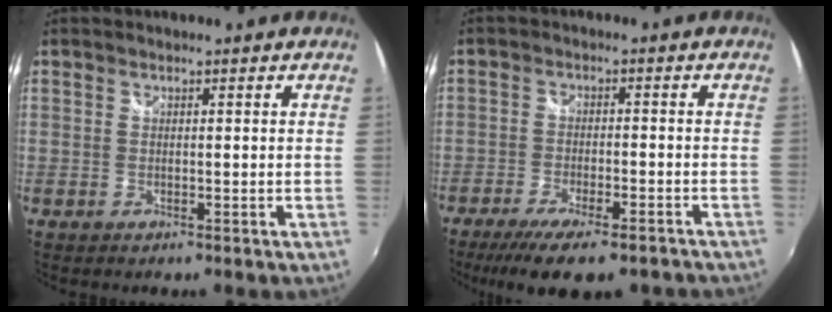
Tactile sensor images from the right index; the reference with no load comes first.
{"total": 15.3, "force": [-11.8, 4.3, 8.7], "torque": [-0.178, -0.044, -0.175]}